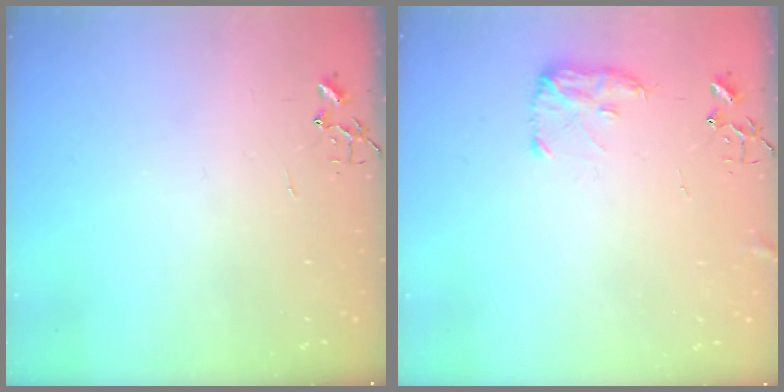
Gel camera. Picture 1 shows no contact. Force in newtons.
{"total": 8.1, "press": 8.0, "slide": 0.5}